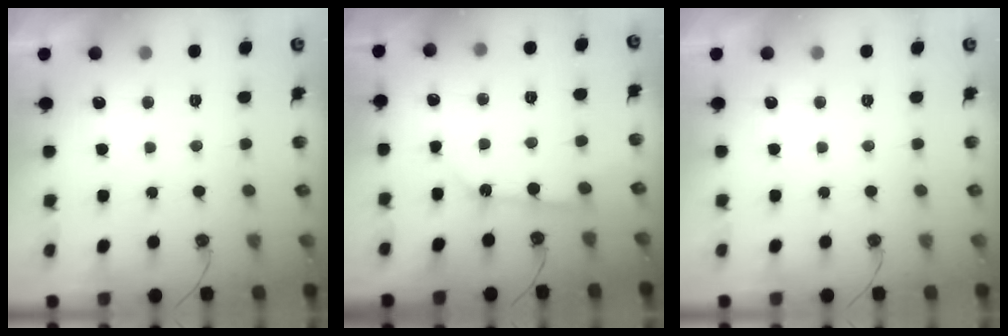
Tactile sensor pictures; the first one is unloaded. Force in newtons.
{"total": 7.5, "press": 7.5, "slide": 0.9}
{"total": 0.0}